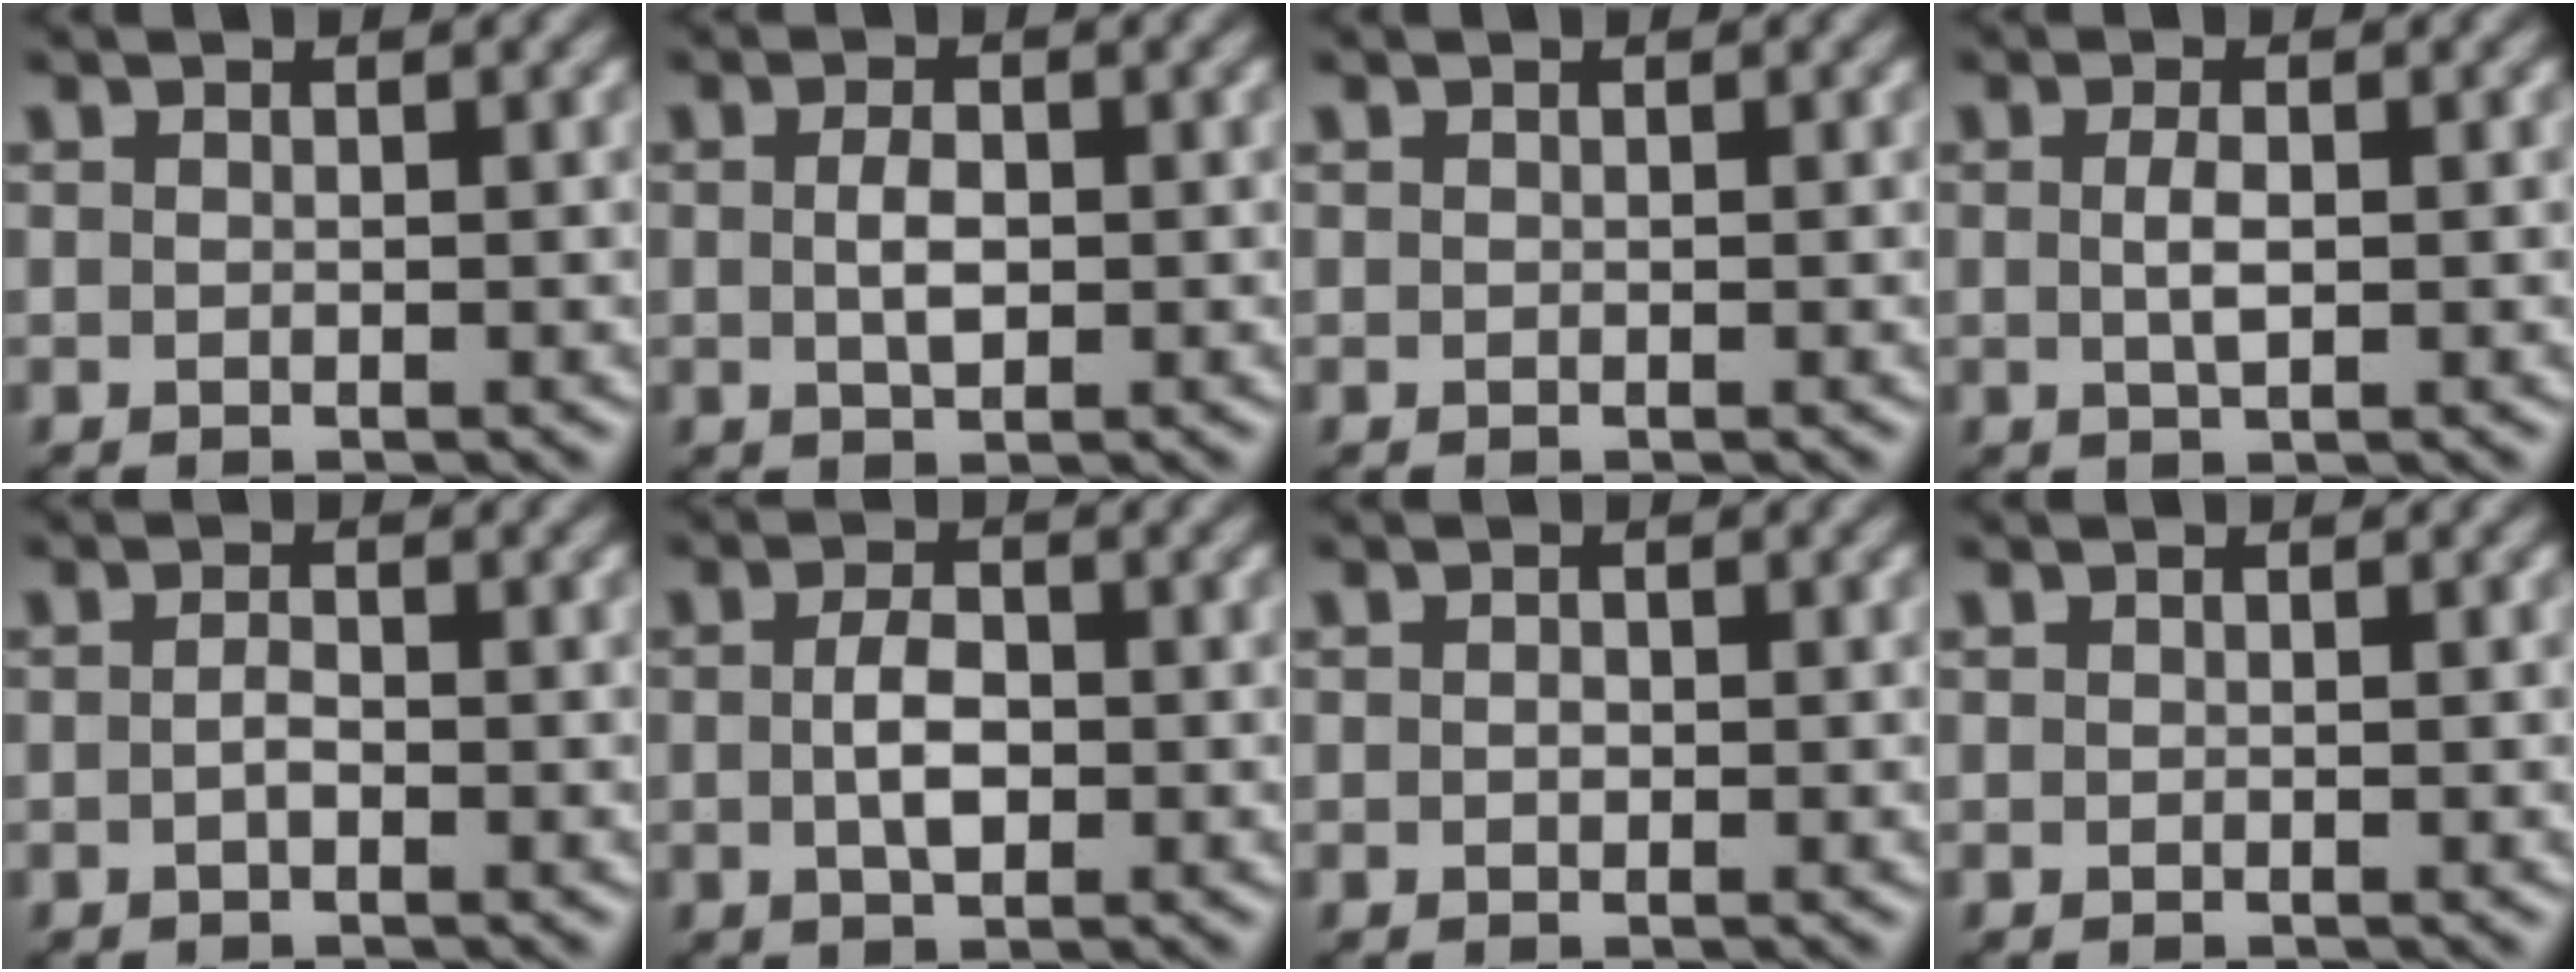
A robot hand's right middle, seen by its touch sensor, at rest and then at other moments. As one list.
[{"total": 2.1, "force": [0.0, 1.1, 1.8], "torque": [-0.040, -0.001, 0.001]}, {"total": 0.0}, {"total": 1.8, "force": [0.1, 0.6, 1.7], "torque": [-0.036, 0.001, 0.001]}, {"total": 1.1, "force": [-0.3, 0.4, 0.9], "torque": [-0.021, 0.000, -0.007]}, {"total": 2.8, "force": [-0.1, 1.5, 2.4], "torque": [-0.049, -0.001, -0.004]}, {"total": 0.6, "force": [0.0, 0.4, 0.5], "torque": [-0.008, -0.001, -0.001]}, {"total": 0.0}]